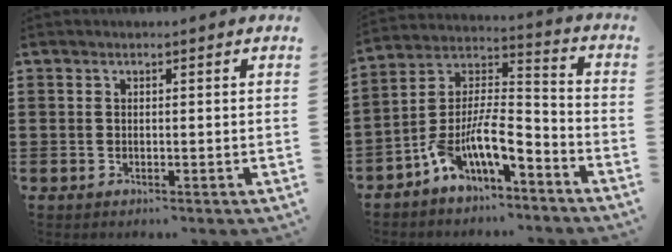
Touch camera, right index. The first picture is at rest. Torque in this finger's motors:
{"motor_torque": [1.23, -0.90, 0.91, 0.21]}